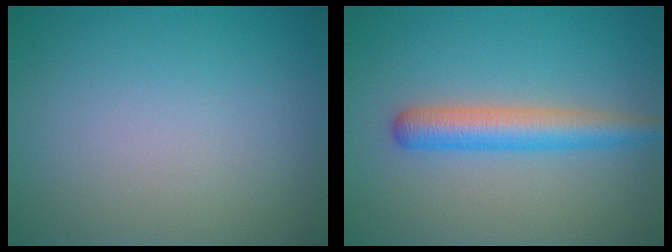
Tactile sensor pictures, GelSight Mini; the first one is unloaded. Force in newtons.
{"total": 3.9, "press": 3.9, "slide": 0.1}